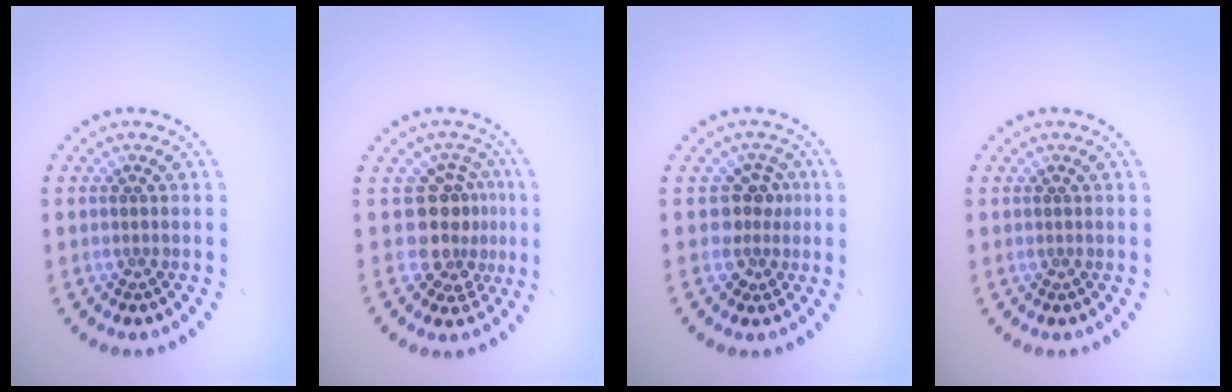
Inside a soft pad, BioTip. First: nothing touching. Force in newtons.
{"total": 3.8, "press": 2.8, "slide": 2.5}
{"total": 2.5, "press": 1.8, "slide": 1.7}
{"total": 0.0}